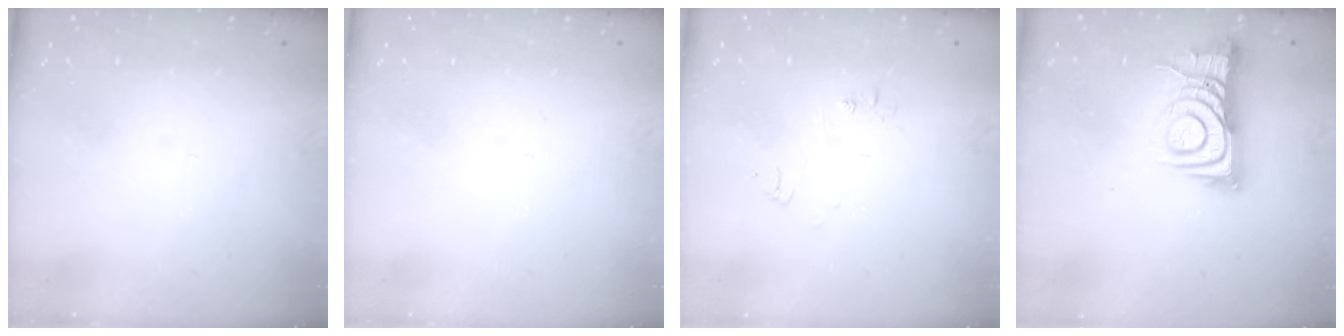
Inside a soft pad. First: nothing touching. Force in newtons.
{"total": 0.0}
{"total": 5.1, "press": 5.0, "slide": 0.6}
{"total": 10.6, "press": 10.6, "slide": 1.0}